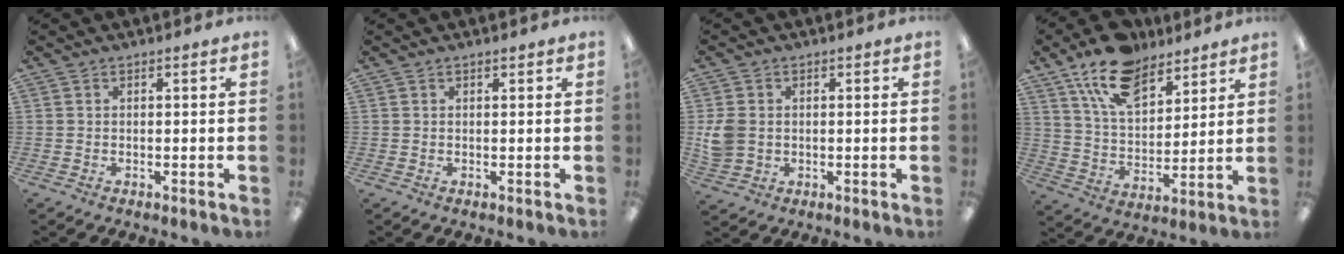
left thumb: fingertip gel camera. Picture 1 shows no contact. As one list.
[{"total": 0.5, "force": [0.4, 0.0, 0.3], "torque": [-0.007, 0.001, 0.007]}, {"total": 5.6, "force": [0.4, 4.7, 3.1], "torque": [-0.071, 0.008, 0.011]}, {"total": 15.2, "force": [10.6, 7.7, 7.6], "torque": [-0.147, -0.041, 0.196]}]